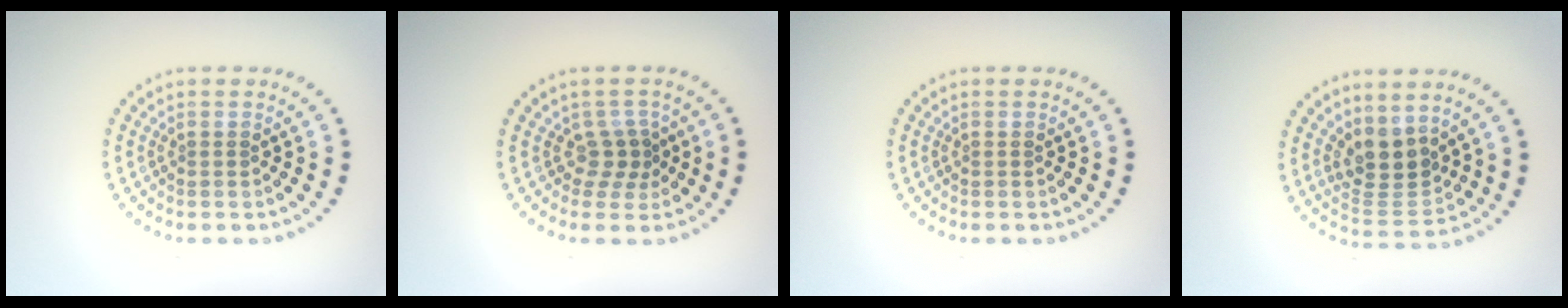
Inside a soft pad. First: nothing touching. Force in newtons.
{"total": 2.1, "press": 1.5, "slide": 1.4}
{"total": 0.0}
{"total": 3.9, "press": 3.3, "slide": 1.9}